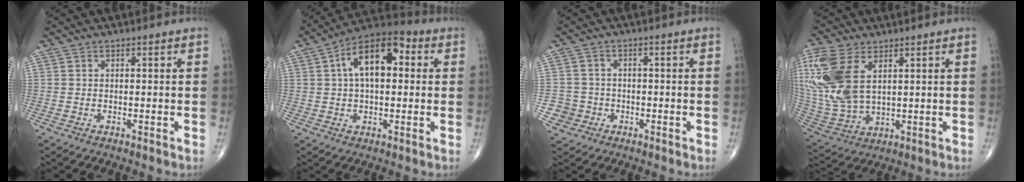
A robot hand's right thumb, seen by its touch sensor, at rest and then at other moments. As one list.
[{"total": 13.1, "force": [2.5, 7.0, 10.8], "torque": [-0.165, 0.030, 0.030]}, {"total": 3.8, "force": [-1.5, 3.5, -0.1], "torque": [0.019, 0.015, -0.032]}, {"total": 17.9, "force": [5.4, 10.0, 13.8], "torque": [-0.328, -0.017, 0.114]}]